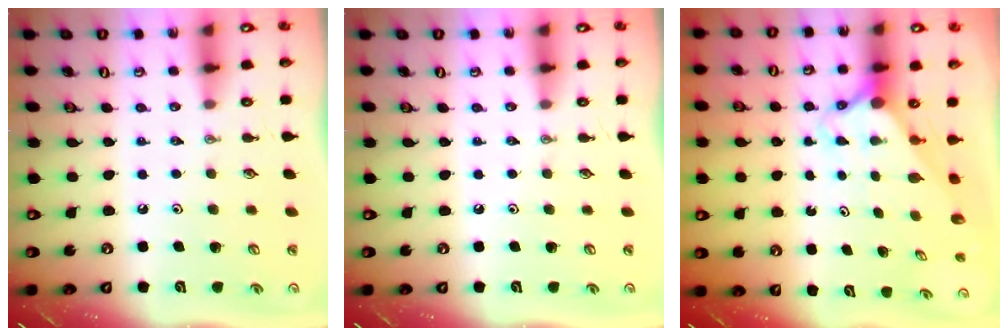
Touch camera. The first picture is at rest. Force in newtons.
{"total": 0.0}
{"total": 2.6, "press": 2.6, "slide": 0.2}